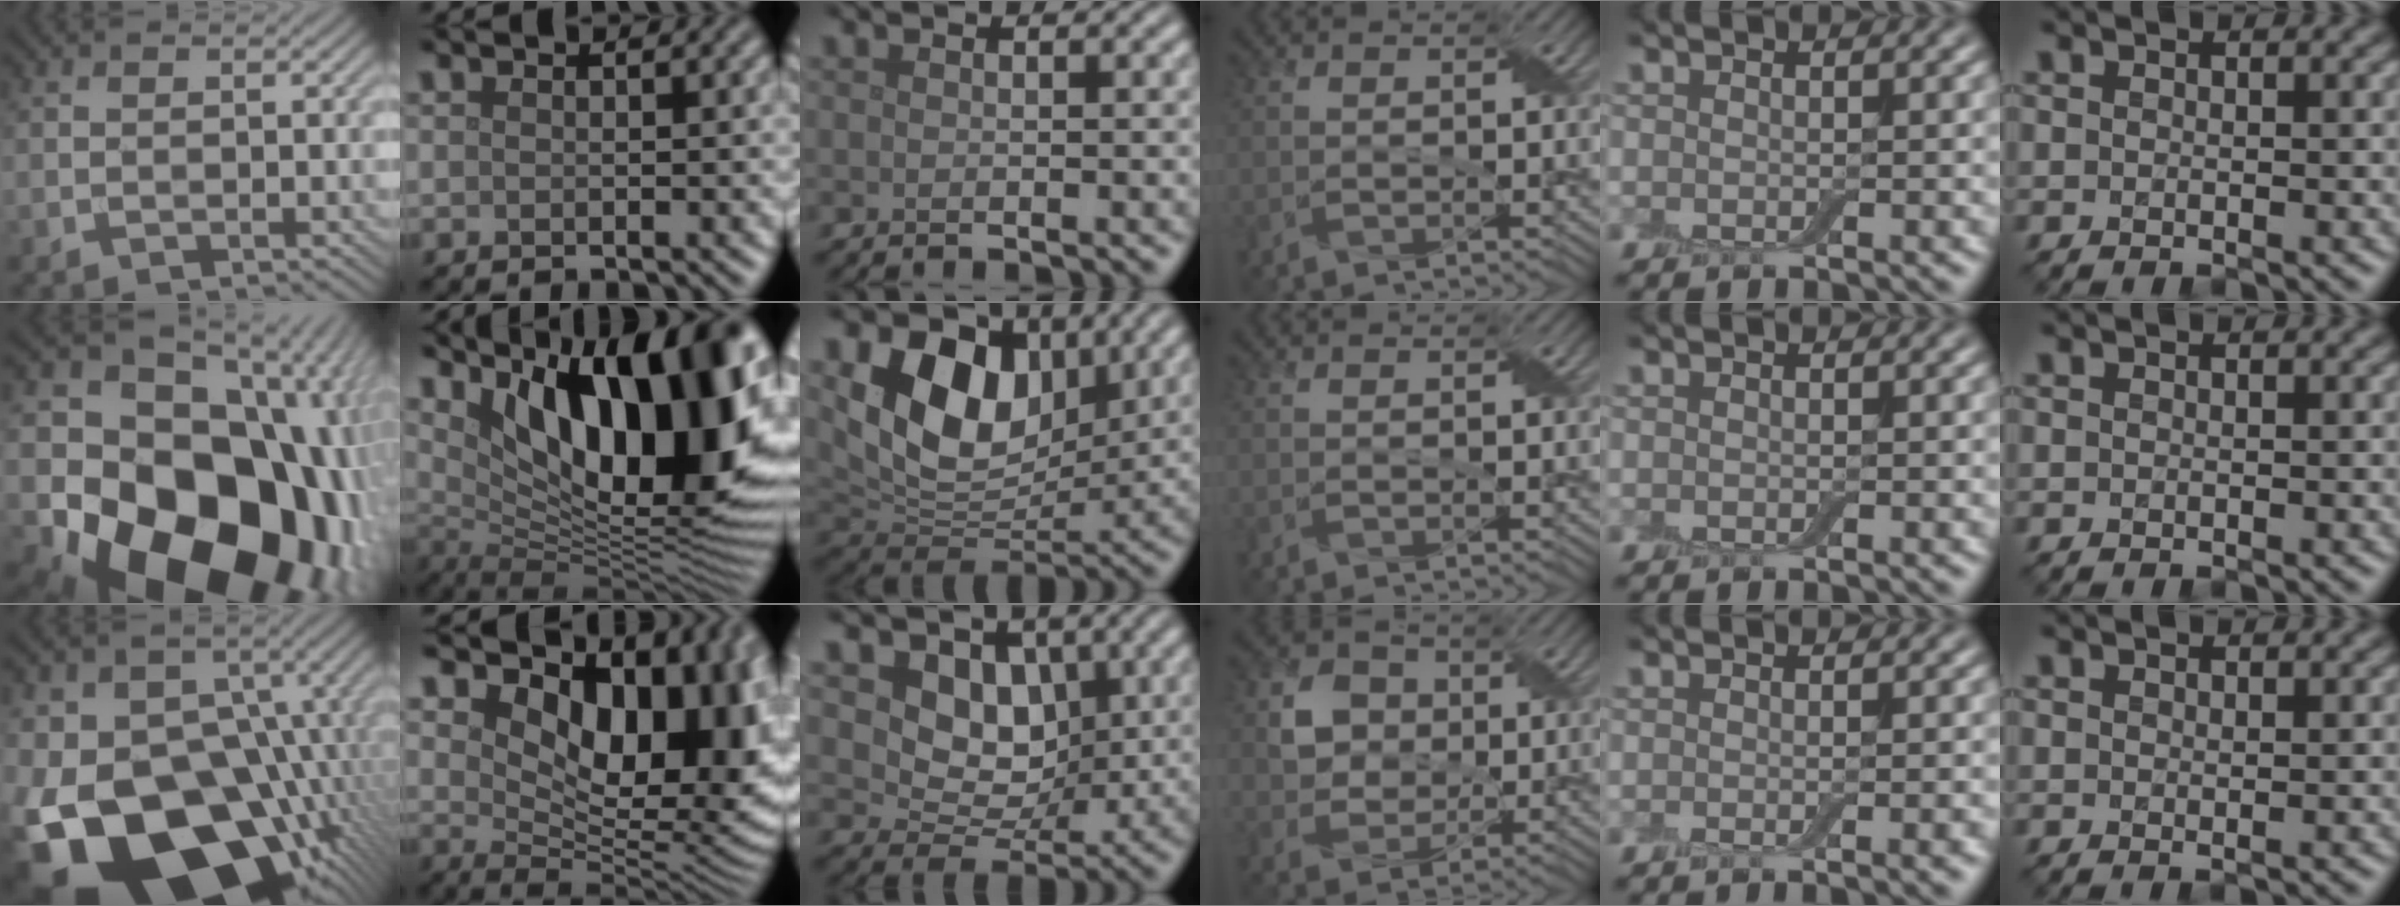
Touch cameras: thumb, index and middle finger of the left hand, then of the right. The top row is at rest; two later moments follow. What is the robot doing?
{"motion": "peel", "object": "aluminum foil"}